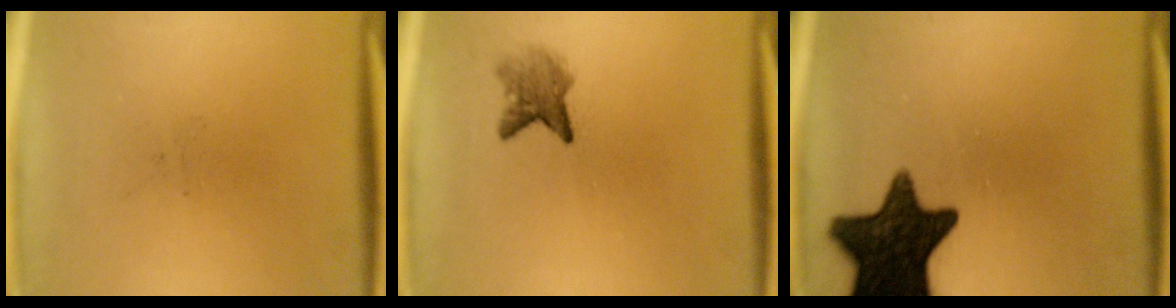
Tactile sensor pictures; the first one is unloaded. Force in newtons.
{"total": 3.2}
{"total": 15.4}